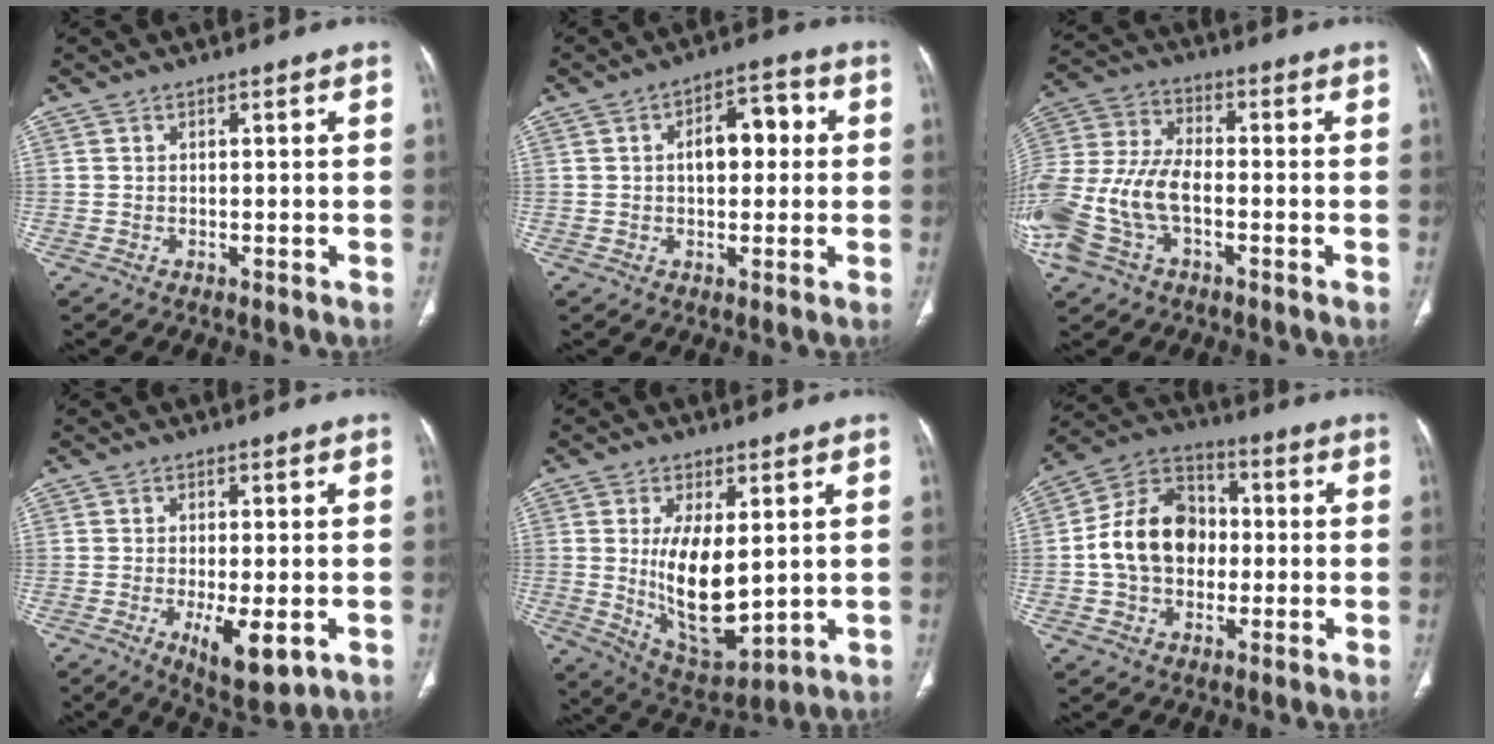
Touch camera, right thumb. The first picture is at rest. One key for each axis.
{"total": 6.3, "fx": 0.8, "fy": 3.6, "fz": 5.1, "tx": -0.061, "ty": 0.018, "tz": 0.007}
{"total": 17.2, "fx": -4.7, "fy": 9.9, "fz": 13.2, "tx": -0.307, "ty": 0.025, "tz": -0.088}
{"total": 8.3, "fx": -2.5, "fy": 2.9, "fz": 7.4, "tx": -0.114, "ty": -0.019, "tz": -0.032}
{"total": 14.2, "fx": 1.0, "fy": 6.5, "fz": 12.5, "tx": -0.201, "ty": -0.030, "tz": 0.038}
{"total": 16.5, "fx": -0.1, "fy": 12.5, "fz": 10.7, "tx": -0.158, "ty": 0.031, "tz": -0.008}